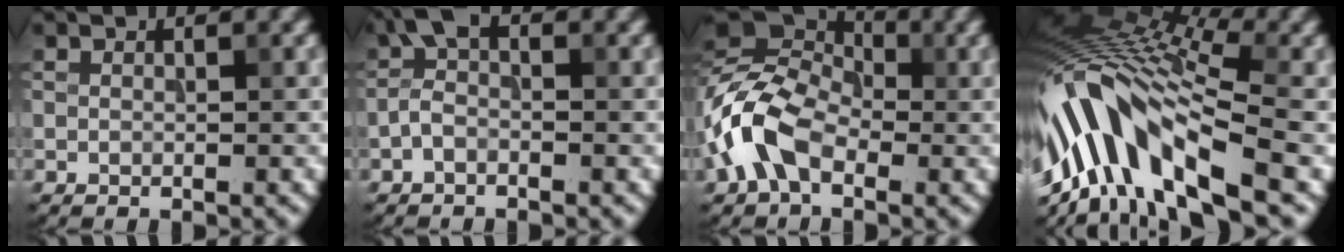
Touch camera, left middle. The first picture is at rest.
{"total": 2.3, "force": [-0.6, 1.0, 2.0], "torque": [-0.043, 0.013, -0.024]}
{"total": 7.8, "force": [-2.4, 5.0, 5.4], "torque": [-0.107, 0.015, -0.068]}
{"total": 12.2, "force": [-4.6, 4.8, 10.2], "torque": [-0.190, 0.020, -0.089]}